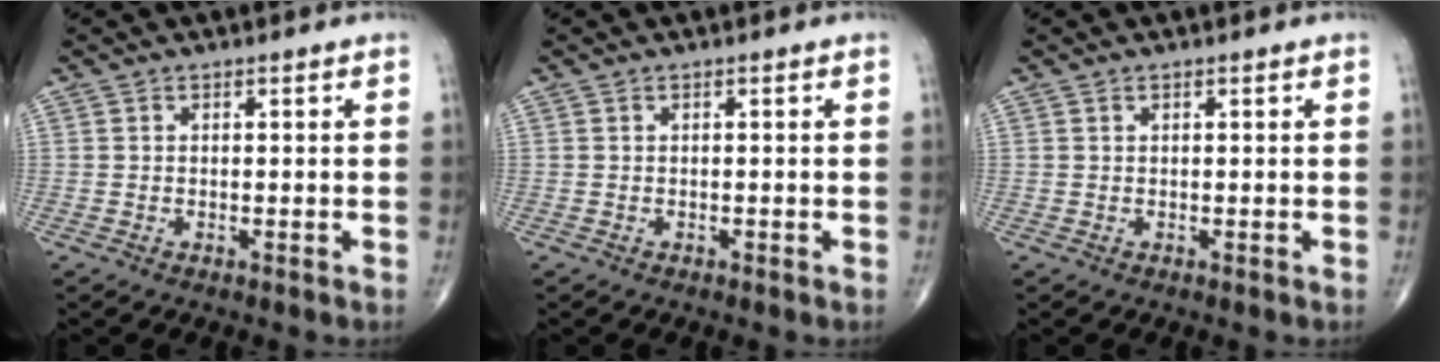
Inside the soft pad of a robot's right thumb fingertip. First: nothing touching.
{"total": 0.0}
{"total": 0.0}